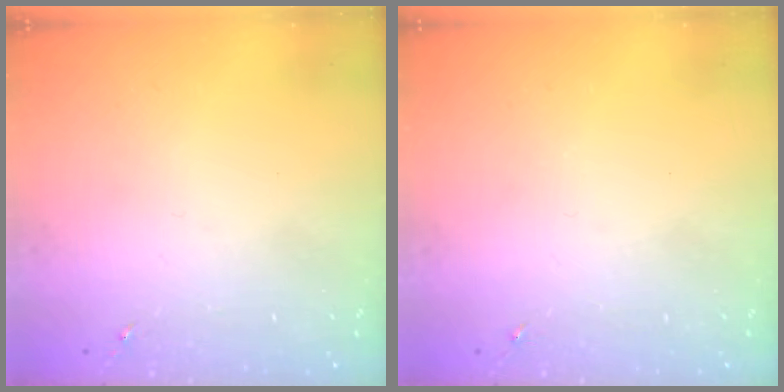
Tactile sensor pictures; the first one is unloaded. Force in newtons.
{"total": 0.0}